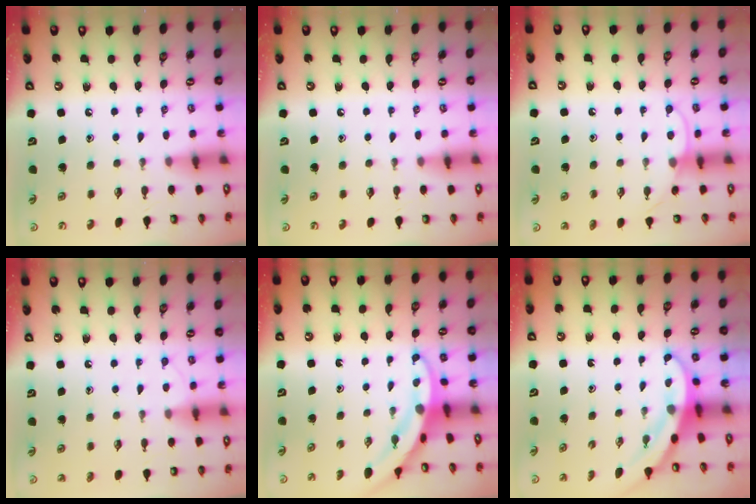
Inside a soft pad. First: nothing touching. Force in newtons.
{"total": 0.0}
{"total": 7.3, "press": 7.3, "slide": 0.7}
{"total": 5.2, "press": 5.2, "slide": 0.6}
{"total": 3.4, "press": 3.4, "slide": 0.2}
{"total": 3.2, "press": 3.2, "slide": 0.1}